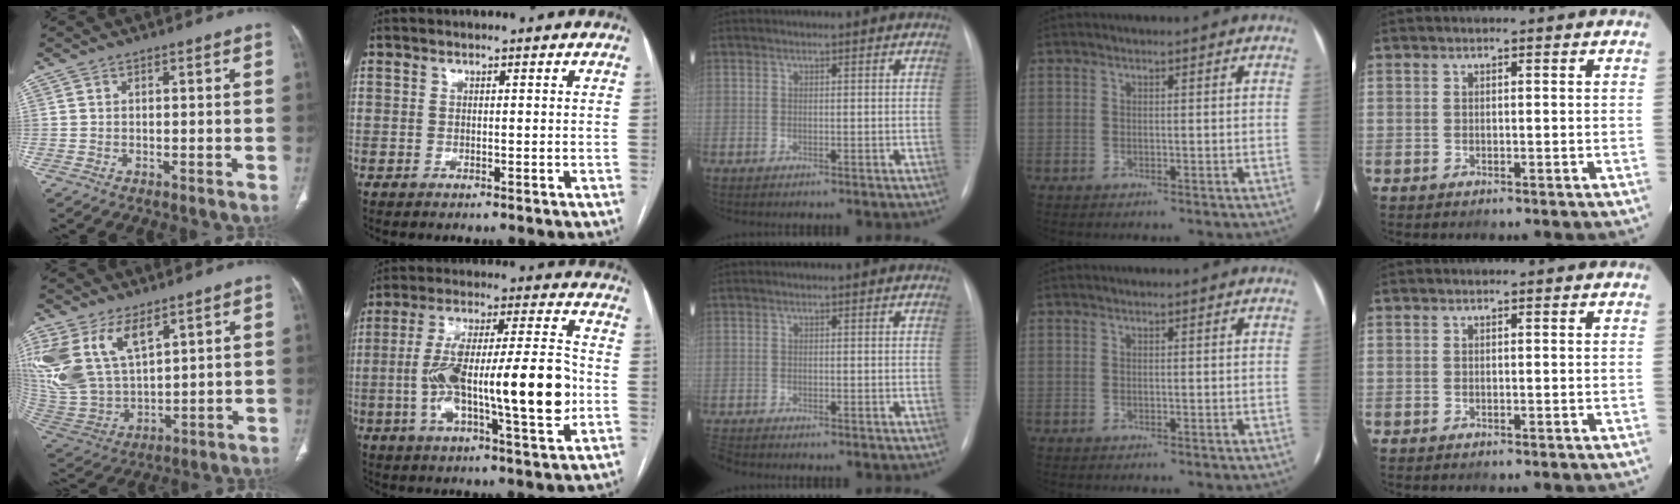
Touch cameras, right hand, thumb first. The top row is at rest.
{"thumb": {"total": 18.6, "force": [9.0, 10.2, 12.6], "torque": [-0.269, -0.027, 0.195]}, "index": {"total": 20.0, "force": [-2.9, 3.2, 19.6], "torque": [-0.332, 0.019, -0.041]}, "middle": {"total": 1.0, "force": [-0.9, -0.2, 0.2], "torque": [-0.008, -0.005, -0.018]}}